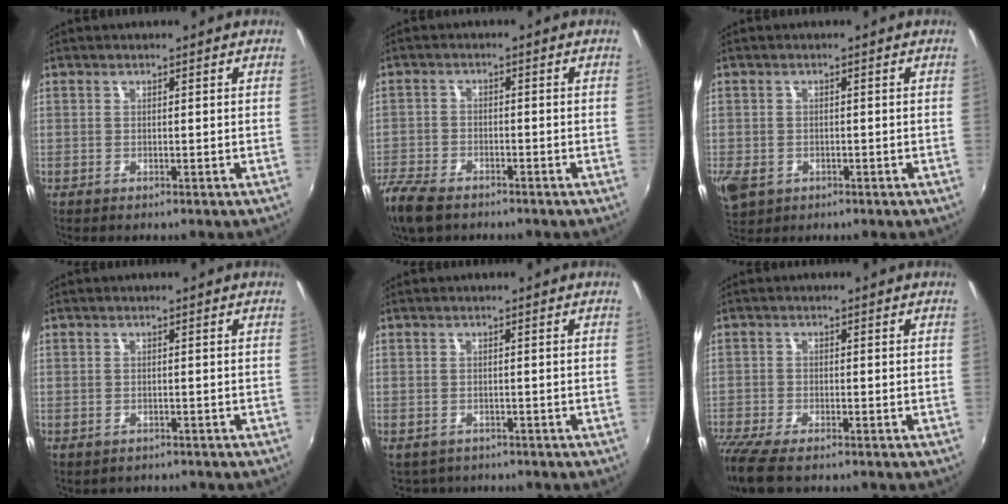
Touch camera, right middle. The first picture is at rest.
{"total": 10.0, "force": [-7.6, 4.4, 4.7], "torque": [-0.135, -0.033, -0.149]}
{"total": 7.4, "force": [-2.9, 5.4, 4.2], "torque": [-0.102, -0.023, -0.049]}
{"total": 1.9, "force": [-1.5, 1.1, 0.4], "torque": [-0.012, -0.006, -0.019]}
{"total": 3.0, "force": [-2.5, 1.7, 0.4], "torque": [-0.014, -0.011, -0.035]}
{"total": 9.3, "force": [-7.4, 2.2, 5.2], "torque": [-0.131, -0.046, -0.139]}